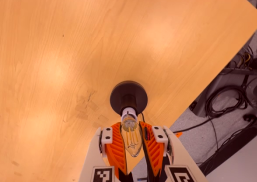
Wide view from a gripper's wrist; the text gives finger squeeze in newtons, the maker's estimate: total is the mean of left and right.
{"total": 22.4, "left": 24.3, "right": 20.5}